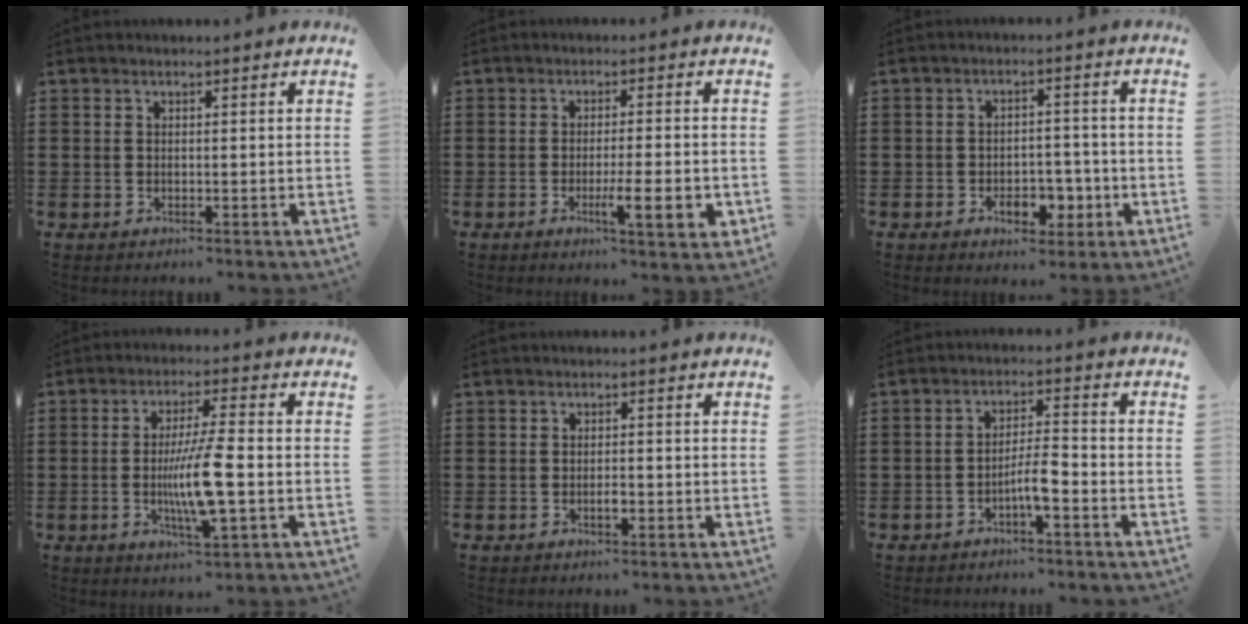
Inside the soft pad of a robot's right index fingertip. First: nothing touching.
{"total": 7.1, "force": [-2.2, 1.2, 6.7], "torque": [-0.103, -0.013, -0.036]}
{"total": 5.7, "force": [-2.5, 3.4, 3.8], "torque": [-0.043, 0.006, -0.046]}
{"total": 8.9, "force": [-1.8, 1.1, 8.7], "torque": [-0.165, -0.012, -0.036]}
{"total": 1.5, "force": [-0.5, 0.5, 1.3], "torque": [-0.026, -0.002, -0.009]}
{"total": 4.5, "force": [-2.1, 0.8, 3.9], "torque": [-0.075, 0.004, -0.042]}